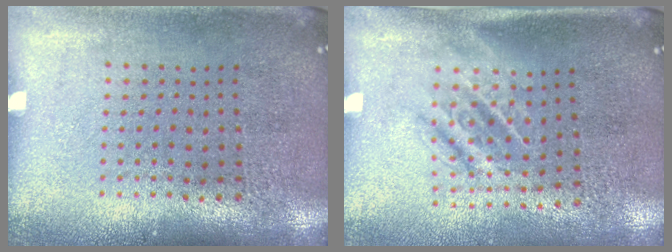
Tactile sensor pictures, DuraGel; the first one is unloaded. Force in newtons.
{"total": 1.6, "press": 1.3, "slide": 1.0}